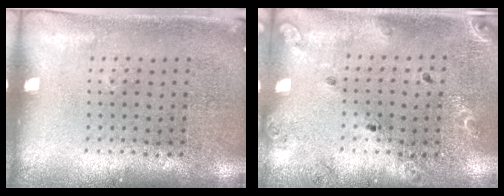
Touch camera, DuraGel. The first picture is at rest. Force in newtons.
{"total": 1.4, "press": 1.4, "slide": 0.1}